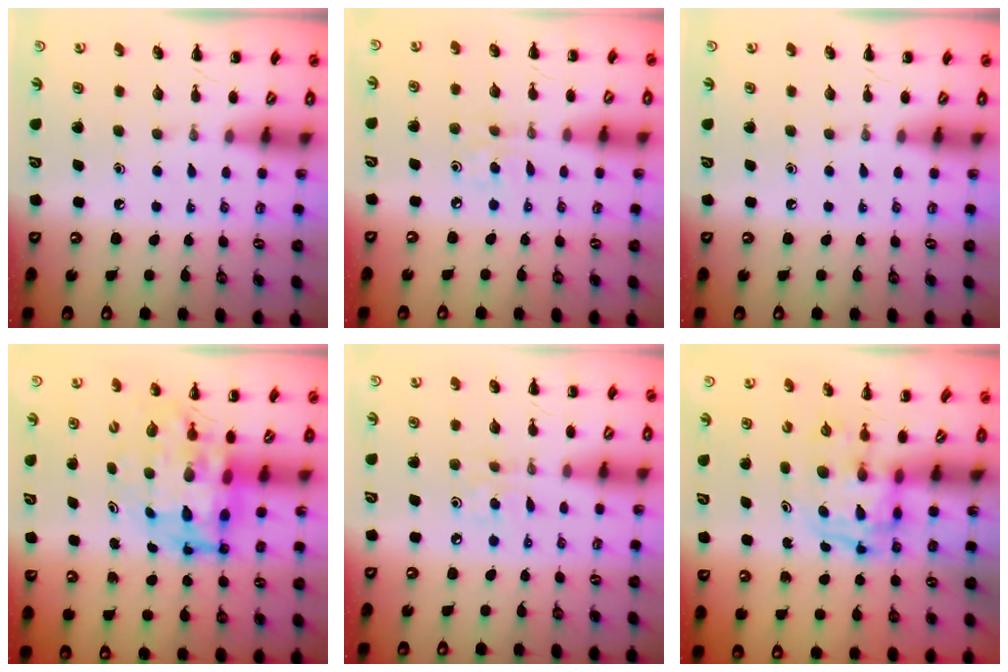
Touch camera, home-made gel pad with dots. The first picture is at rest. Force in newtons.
{"total": 2.2, "press": 2.1, "slide": 0.6}
{"total": 0.0}
{"total": 6.5, "press": 6.2, "slide": 2.0}
{"total": 2.2, "press": 2.1, "slide": 0.6}
{"total": 3.4, "press": 3.4, "slide": 0.6}